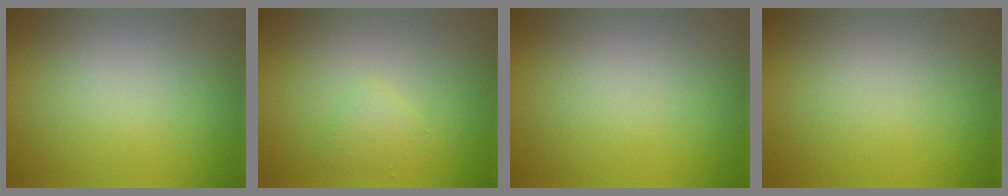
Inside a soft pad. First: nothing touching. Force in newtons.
{"total": 1.4, "press": 1.4, "slide": 0.0}
{"total": 0.0}
{"total": 0.0}